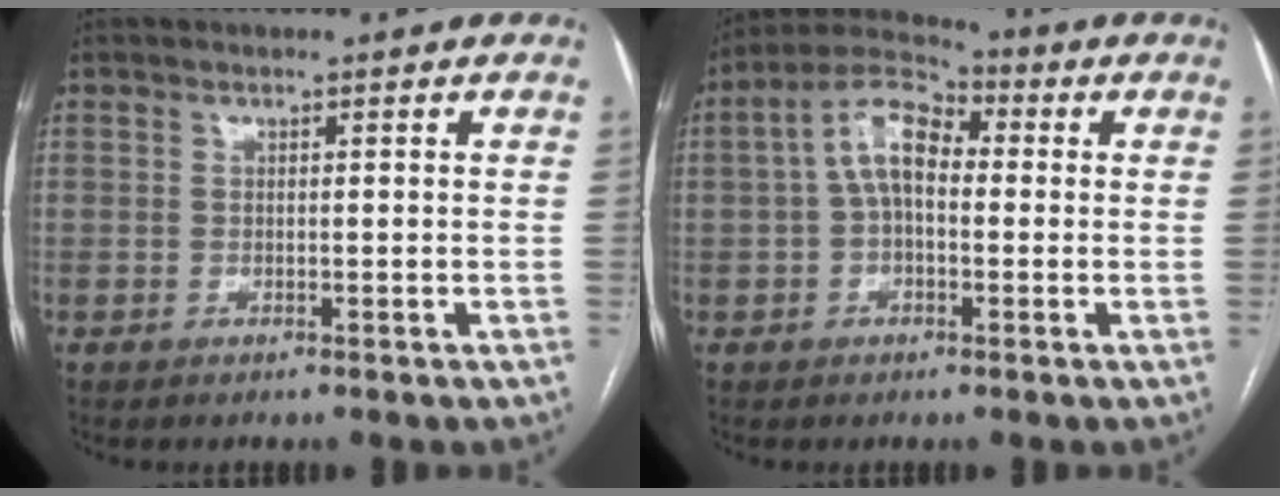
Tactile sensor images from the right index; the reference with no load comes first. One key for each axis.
{"total": 8.7, "fx": 0.6, "fy": 4.6, "fz": 7.3, "tx": -0.150, "ty": 0.042, "tz": 0.004}